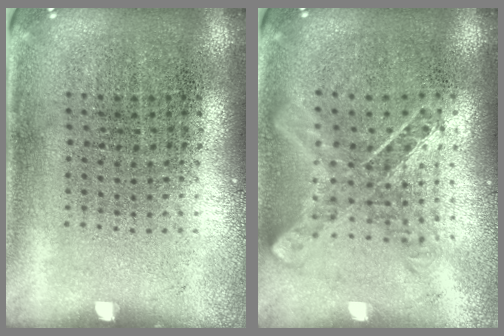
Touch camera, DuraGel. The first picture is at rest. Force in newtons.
{"total": 0.8, "press": 0.8, "slide": 0.0}